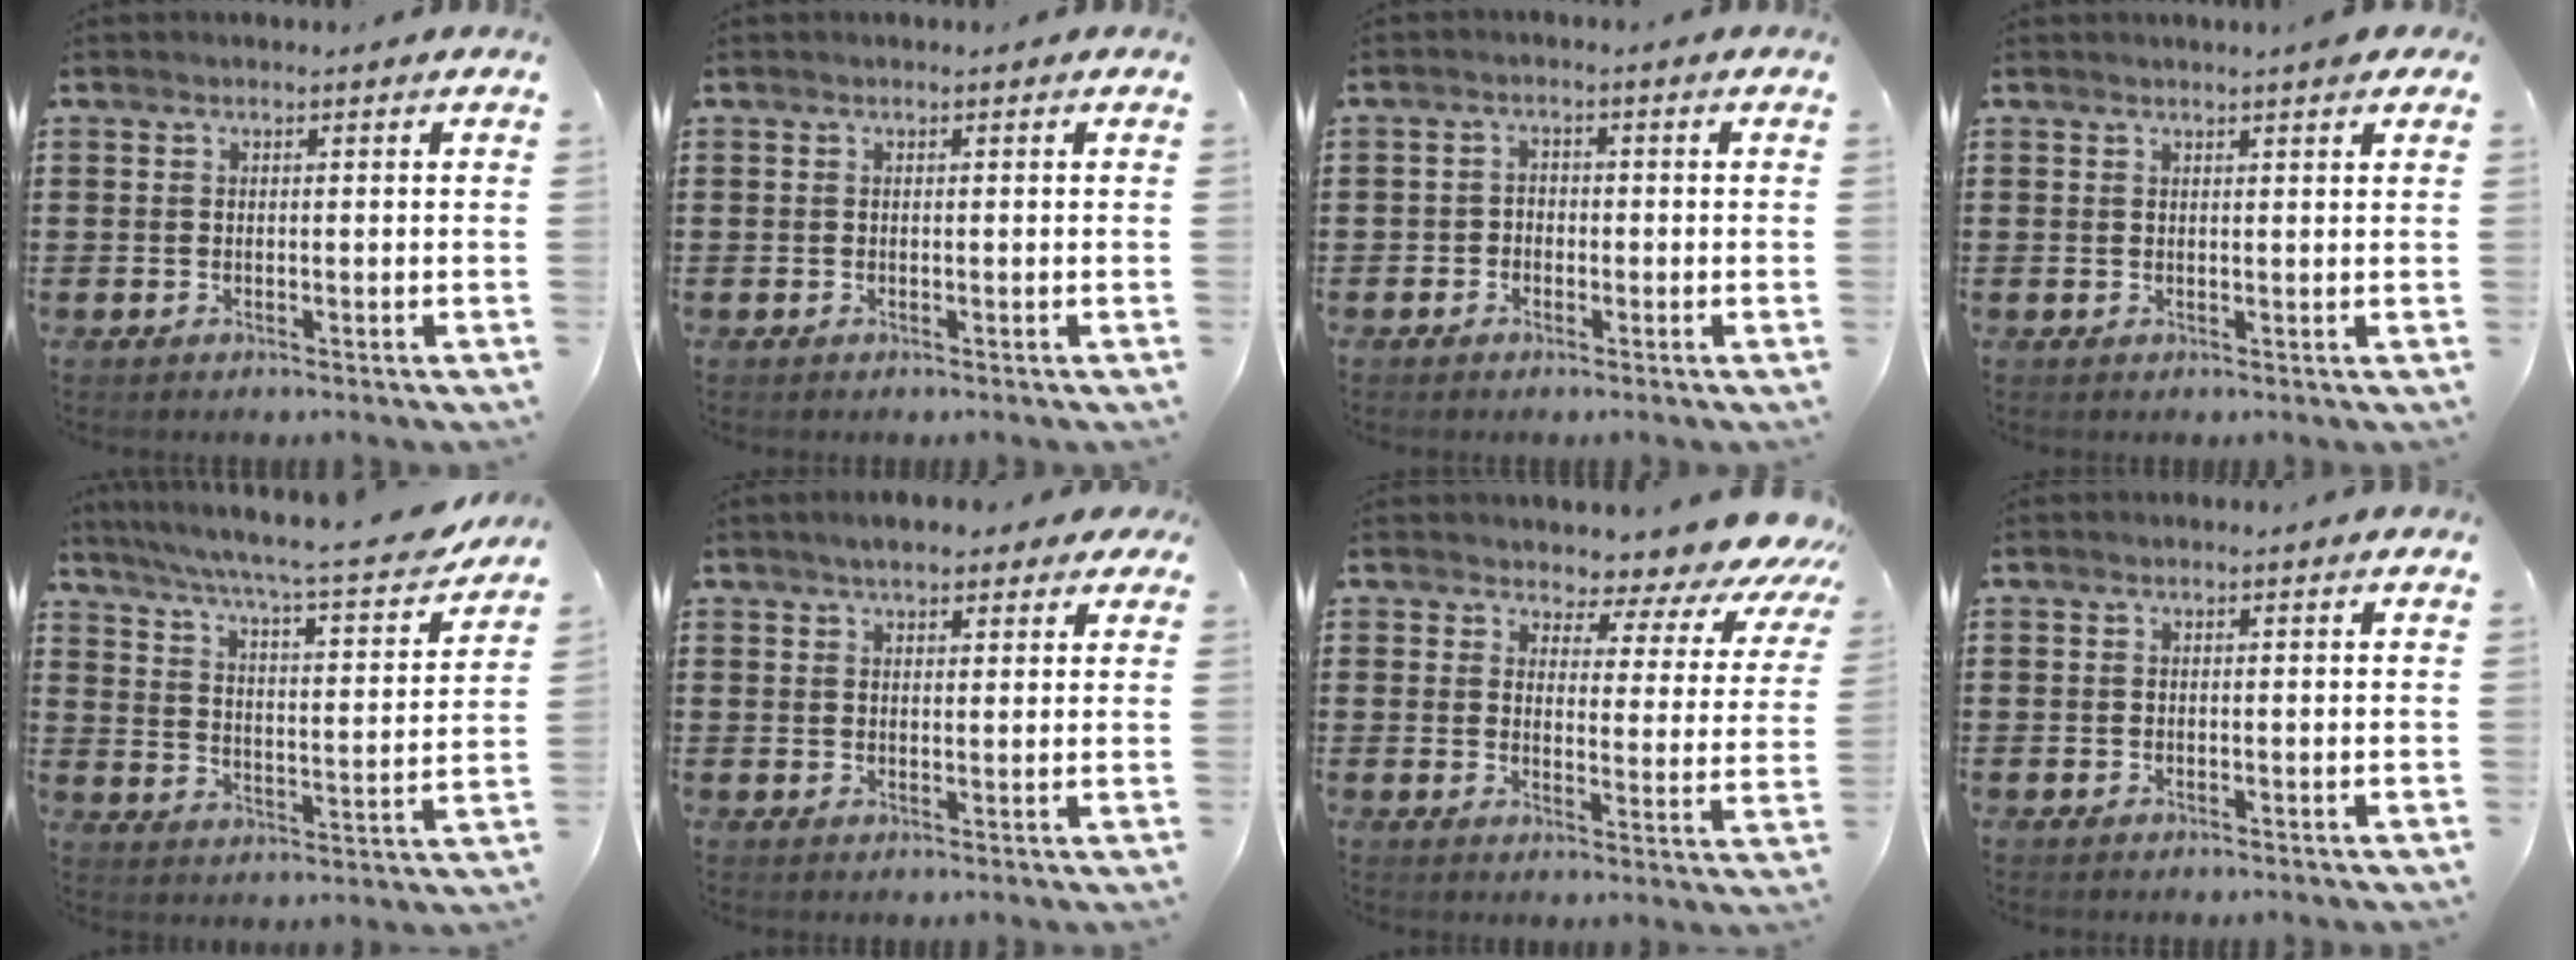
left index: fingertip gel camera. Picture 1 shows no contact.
{"total": 0.0}
{"total": 1.7, "force": [-1.1, 1.3, 0.2], "torque": [-0.010, 0.005, -0.027]}
{"total": 1.7, "force": [1.5, -0.1, 0.7], "torque": [-0.018, 0.000, 0.029]}
{"total": 6.2, "force": [5.3, 0.0, 3.2], "torque": [-0.087, -0.040, 0.083]}
{"total": 4.1, "force": [3.3, 1.4, 2.0], "torque": [-0.048, 0.006, 0.061]}
{"total": 4.5, "force": [4.0, 1.8, 1.3], "torque": [-0.045, -0.030, 0.063]}
{"total": 0.0}